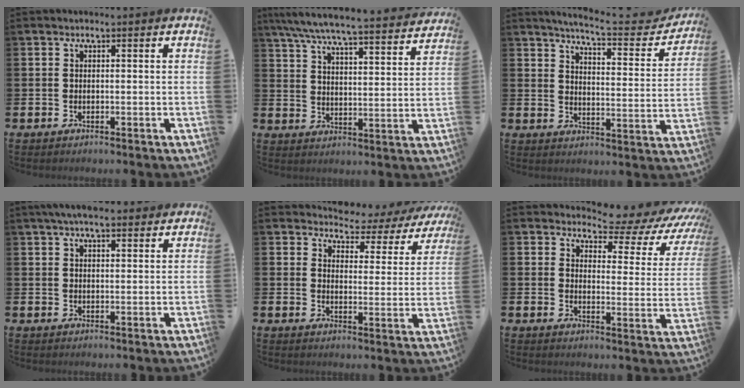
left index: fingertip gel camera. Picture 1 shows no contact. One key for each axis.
{"total": 7.2, "fx": 6.7, "fy": 0.3, "fz": 2.5, "tx": -0.075, "ty": -0.052, "tz": 0.115}
{"total": 5.7, "fx": 5.4, "fy": 0.1, "fz": 1.8, "tx": -0.040, "ty": -0.049, "tz": 0.083}
{"total": 4.7, "fx": 4.2, "fy": 1.1, "fz": 1.8, "tx": -0.039, "ty": -0.010, "tz": 0.076}
{"total": 3.2, "fx": 2.9, "fy": 1.3, "fz": 0.1, "tx": -0.014, "ty": -0.037, "tz": 0.040}
{"total": 4.9, "fx": 4.2, "fy": 2.0, "fz": 1.6, "tx": -0.031, "ty": -0.043, "tz": 0.061}